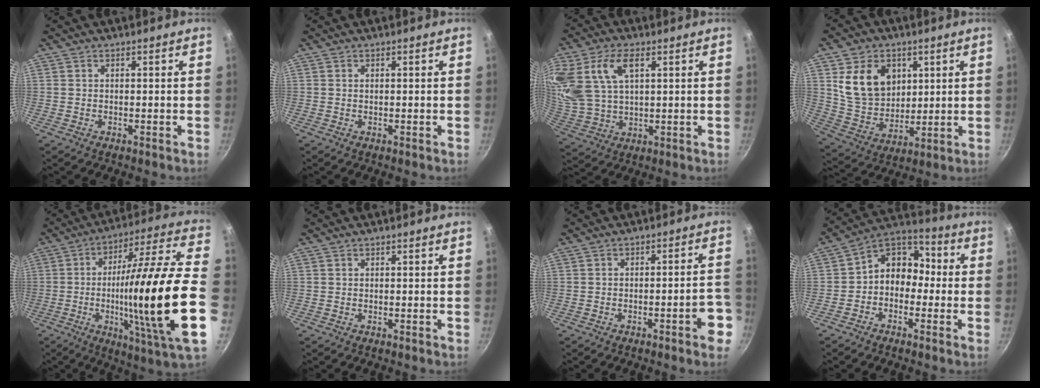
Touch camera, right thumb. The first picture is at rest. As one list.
[{"total": 0.0}, {"total": 17.3, "force": [6.3, 10.2, 12.4], "torque": [-0.263, 0.003, 0.135]}, {"total": 14.6, "force": [4.5, 11.2, 8.1], "torque": [-0.115, -0.022, 0.093]}, {"total": 28.4, "force": [-4.9, 4.5, 27.7], "torque": [-0.418, 0.022, -0.073]}, {"total": 0.0}, {"total": 6.6, "force": [-3.2, 1.5, 5.6], "torque": [-0.057, 0.033, -0.036]}, {"total": 9.8, "force": [-1.3, 7.8, 5.8], "torque": [-0.051, 0.051, -0.047]}]